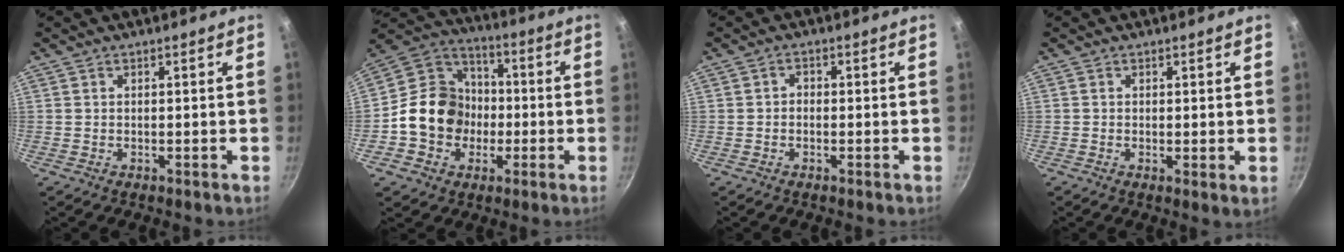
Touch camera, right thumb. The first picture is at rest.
{"total": 15.2, "force": [-2.4, 13.1, 7.3], "torque": [-0.096, 0.040, -0.054]}
{"total": 1.4, "force": [-0.4, 1.2, 0.7], "torque": [-0.008, 0.010, -0.009]}
{"total": 1.3, "force": [0.3, 0.4, 1.2], "torque": [-0.018, -0.011, -0.001]}